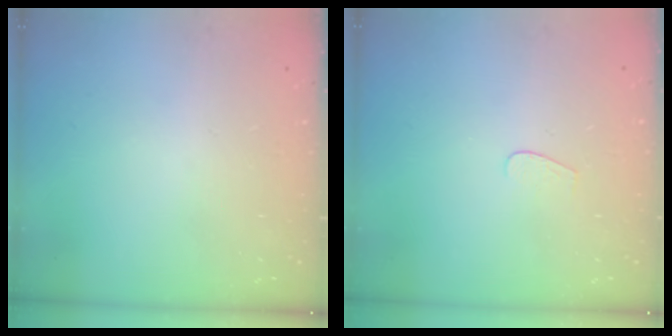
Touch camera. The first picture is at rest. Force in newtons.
{"total": 4.0, "press": 4.0, "slide": 0.4}